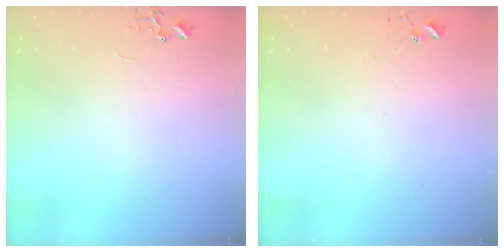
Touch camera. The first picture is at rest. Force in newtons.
{"total": 4.8, "press": 4.8, "slide": 0.2}